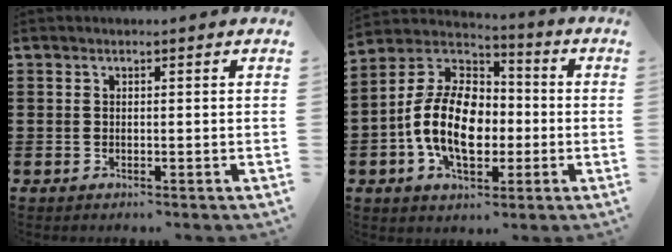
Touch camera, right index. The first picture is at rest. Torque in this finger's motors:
{"motor_torque": [2.14, 0.00, 1.05, 0.21]}